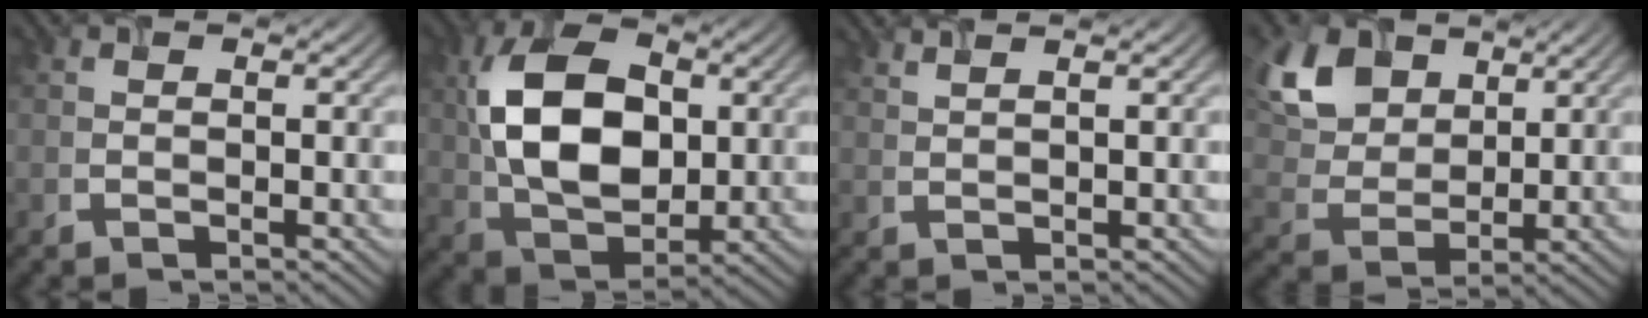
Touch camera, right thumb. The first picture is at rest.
{"total": 12.4, "force": [1.9, 7.8, 9.4], "torque": [-0.197, 0.018, 0.037]}
{"total": 1.3, "force": [1.2, -0.5, 0.4], "torque": [-0.010, 0.010, 0.026]}
{"total": 10.1, "force": [5.4, 6.3, 5.8], "torque": [-0.165, 0.024, 0.104]}